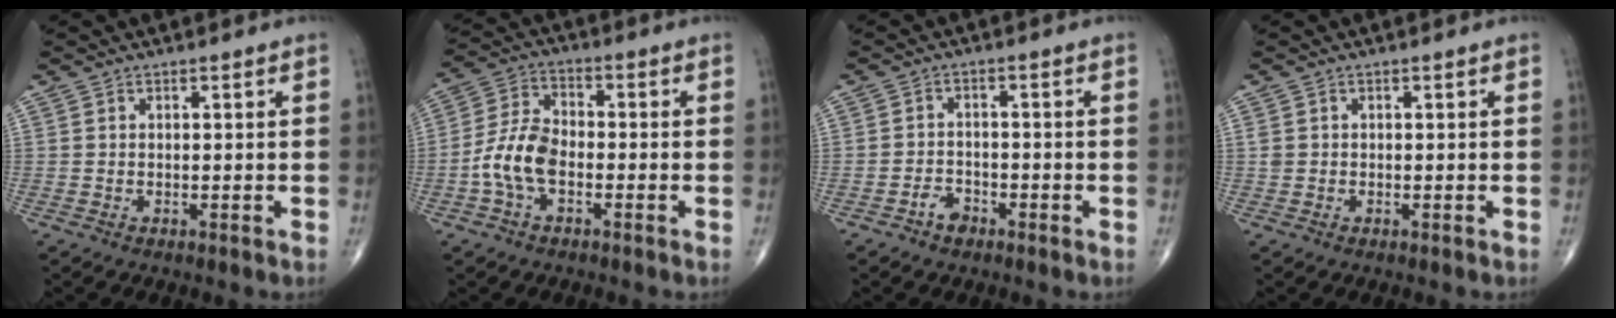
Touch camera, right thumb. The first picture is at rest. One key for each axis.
{"total": 8.9, "fx": -2.6, "fy": 5.1, "fz": 6.8, "tx": -0.139, "ty": 0.028, "tz": -0.057}
{"total": 3.0, "fx": -1.9, "fy": 1.9, "fz": 1.2, "tx": -0.013, "ty": 0.016, "tz": -0.034}
{"total": 1.0, "fx": 0.1, "fy": 0.9, "fz": 0.4, "tx": -0.006, "ty": 0.003, "tz": 0.005}